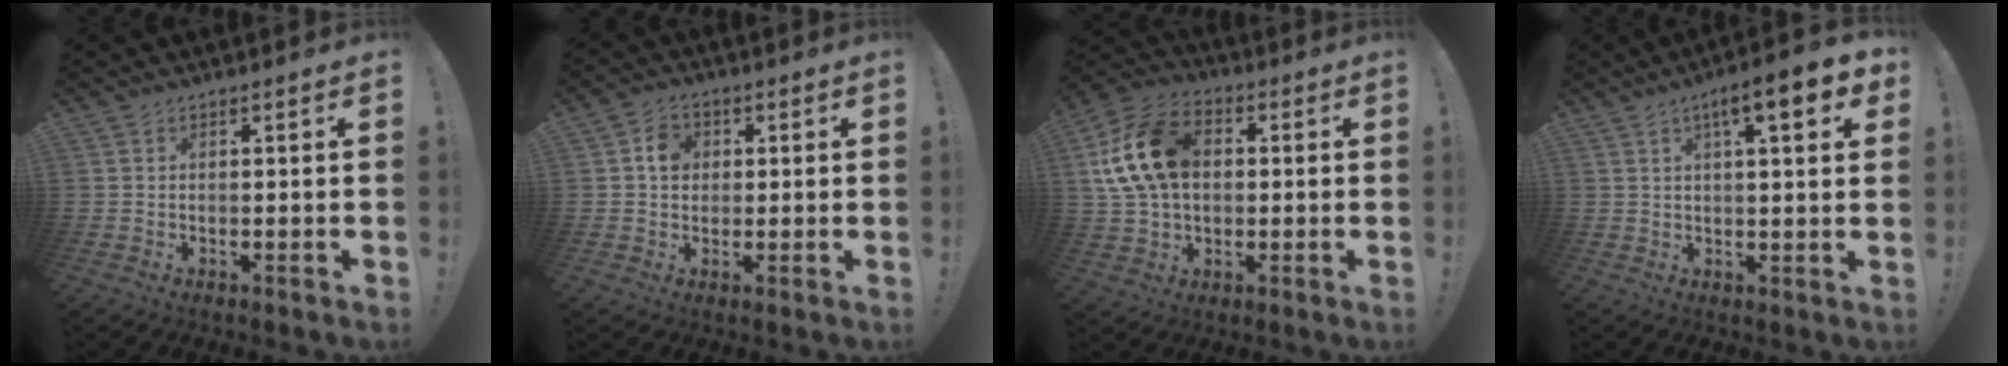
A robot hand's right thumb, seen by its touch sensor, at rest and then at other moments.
{"total": 5.4, "force": [1.0, 4.6, 2.6], "torque": [-0.029, 0.003, 0.015]}
{"total": 18.4, "force": [3.3, 13.1, 12.5], "torque": [-0.219, 0.009, 0.068]}
{"total": 9.4, "force": [4.1, 1.8, 8.3], "torque": [-0.108, -0.020, 0.060]}